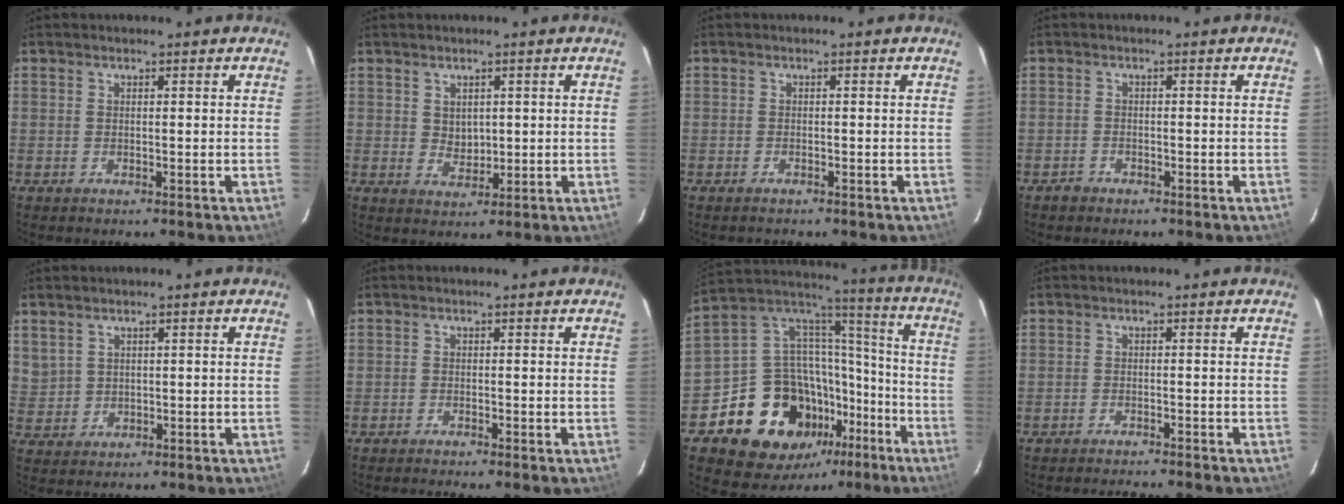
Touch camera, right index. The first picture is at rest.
{"total": 3.0, "force": [0.9, 2.4, 1.6], "torque": [-0.022, 0.004, 0.021]}
{"total": 0.9, "force": [-0.9, 0.3, 0.1], "torque": [-0.004, 0.002, -0.016]}
{"total": 1.7, "force": [-1.4, 0.9, 0.1], "torque": [-0.004, 0.003, -0.024]}
{"total": 3.7, "force": [2.1, 2.8, 1.0], "torque": [-0.015, 0.012, 0.054]}
{"total": 1.2, "force": [-1.0, -0.2, 0.6], "torque": [-0.015, -0.003, -0.021]}
{"total": 22.0, "force": [-11.3, 16.3, 9.5], "torque": [-0.195, 0.073, -0.155]}
{"total": 4.8, "force": [-4.6, -0.1, 1.5], "torque": [-0.042, -0.007, -0.072]}